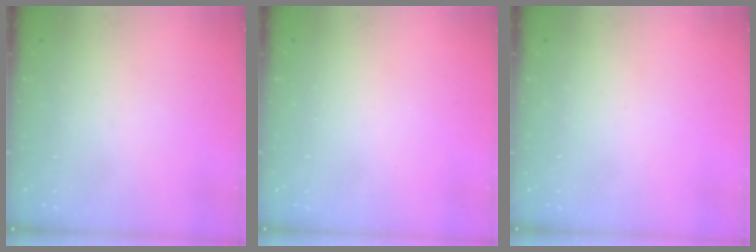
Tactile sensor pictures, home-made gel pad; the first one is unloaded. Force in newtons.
{"total": 0.0}
{"total": 0.0}